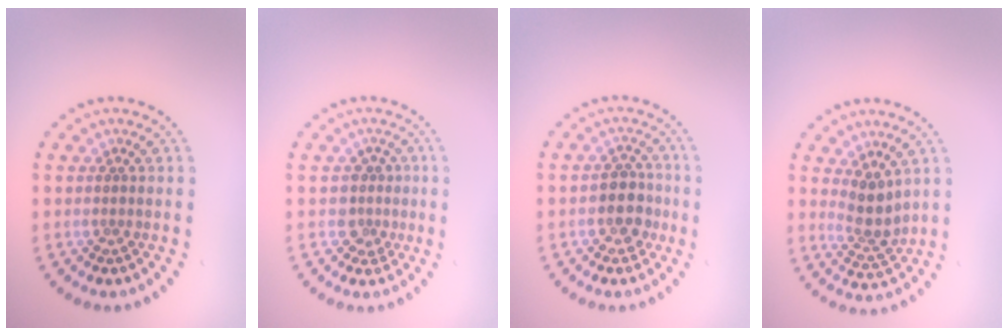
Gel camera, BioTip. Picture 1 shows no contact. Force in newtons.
{"total": 2.1, "press": 1.7, "slide": 1.3}
{"total": 3.0, "press": 2.8, "slide": 1.1}
{"total": 3.0, "press": 2.5, "slide": 1.6}